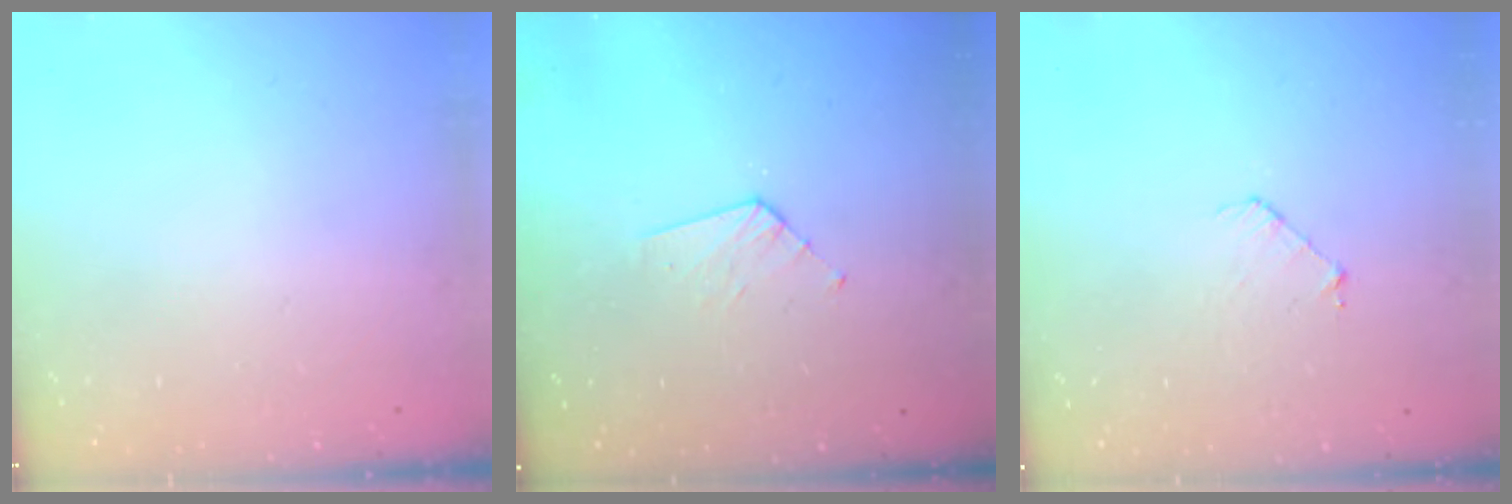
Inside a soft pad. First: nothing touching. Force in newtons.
{"total": 3.3, "press": 3.3, "slide": 0.2}
{"total": 4.5, "press": 4.5, "slide": 0.3}